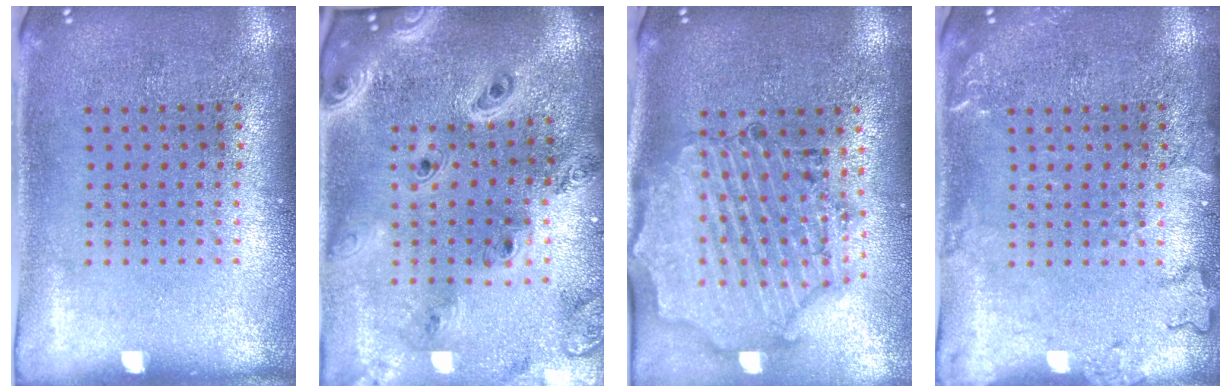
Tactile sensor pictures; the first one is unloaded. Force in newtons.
{"total": 2.9, "press": 2.4, "slide": 1.6}
{"total": 1.9, "press": 1.8, "slide": 0.4}
{"total": 1.9, "press": 1.9, "slide": 0.3}